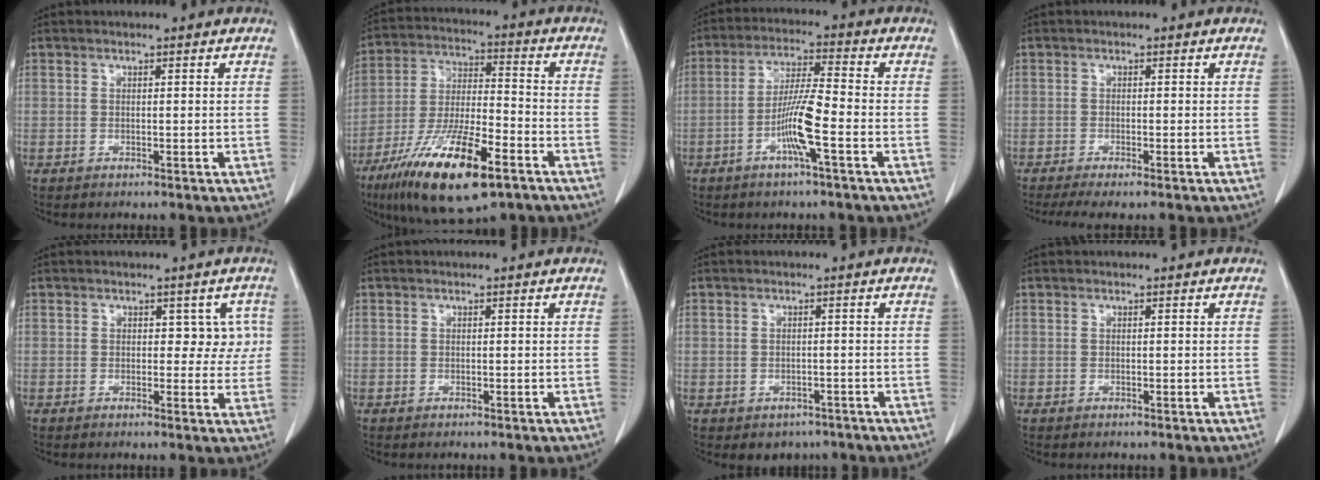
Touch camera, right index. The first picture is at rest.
{"total": 18.1, "force": [-10.3, 4.0, 14.3], "torque": [-0.277, -0.031, -0.180]}
{"total": 8.0, "force": [-3.0, -0.1, 7.4], "torque": [-0.147, 0.000, -0.059]}
{"total": 4.0, "force": [-3.1, 0.3, 2.5], "torque": [-0.038, -0.009, -0.051]}
{"total": 3.5, "force": [0.8, 2.4, 2.4], "torque": [-0.008, 0.011, 0.008]}
{"total": 0.0}
{"total": 3.3, "force": [-2.1, 2.4, 0.6], "torque": [0.001, 0.008, -0.023]}
{"total": 0.0}